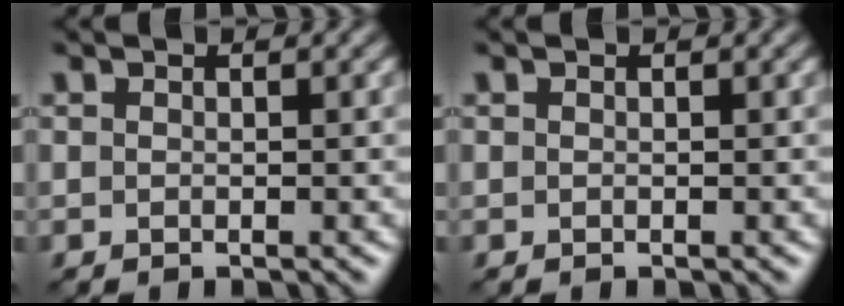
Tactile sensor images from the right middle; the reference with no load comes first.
{"total": 0.0}